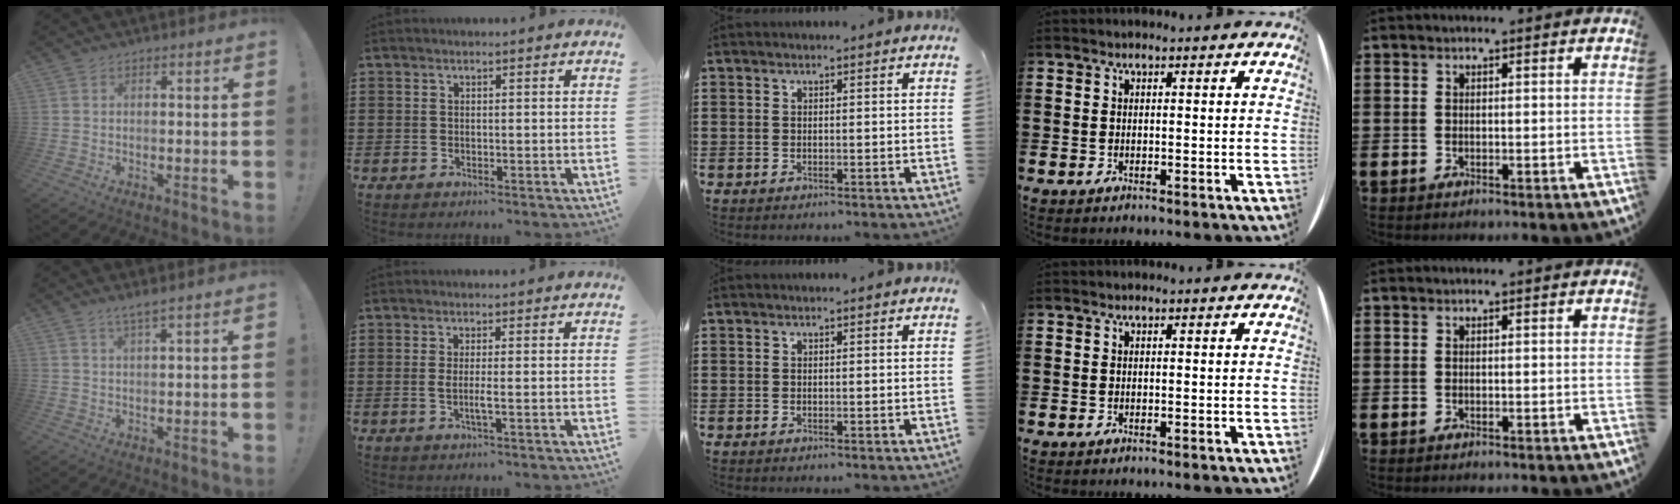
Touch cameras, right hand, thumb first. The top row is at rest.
{"thumb": {"total": 2.7, "force": [1.9, -0.2, 1.9], "torque": [-0.035, -0.007, 0.031]}, "index": {"total": 2.2, "force": [-0.5, -0.1, 2.1], "torque": [-0.039, -0.005, -0.010]}}